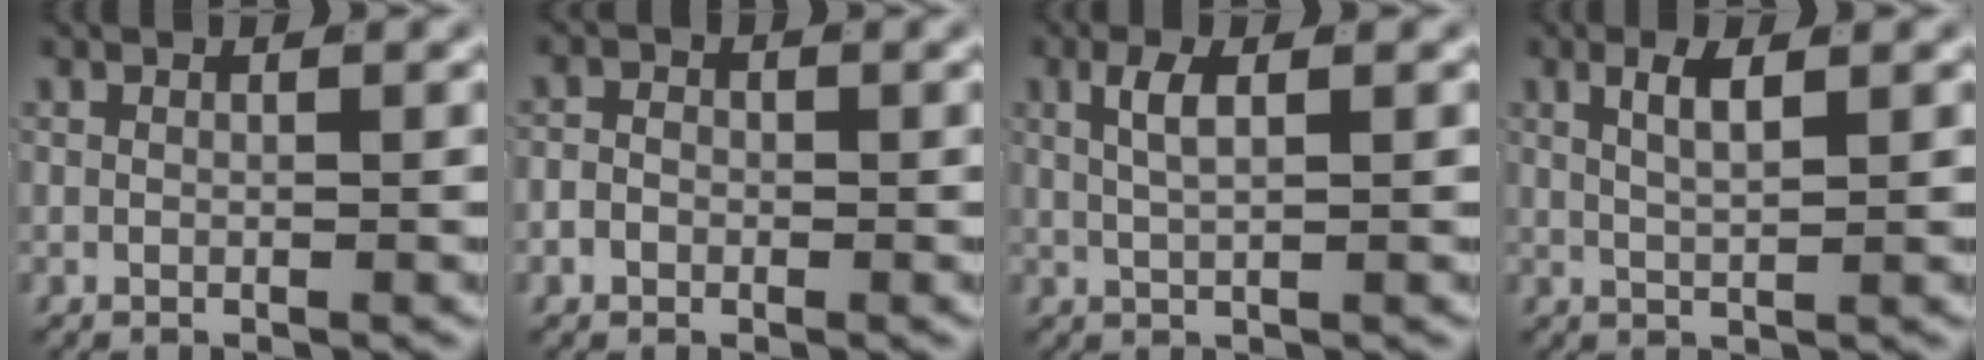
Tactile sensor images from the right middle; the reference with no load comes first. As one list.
[{"total": 1.8, "force": [-0.7, 1.6, 0.7], "torque": [-0.009, 0.001, -0.016]}, {"total": 2.4, "force": [0.9, 0.3, 2.1], "torque": [-0.038, 0.001, 0.020]}, {"total": 2.8, "force": [1.3, 0.5, 2.4], "torque": [-0.039, -0.002, 0.027]}]